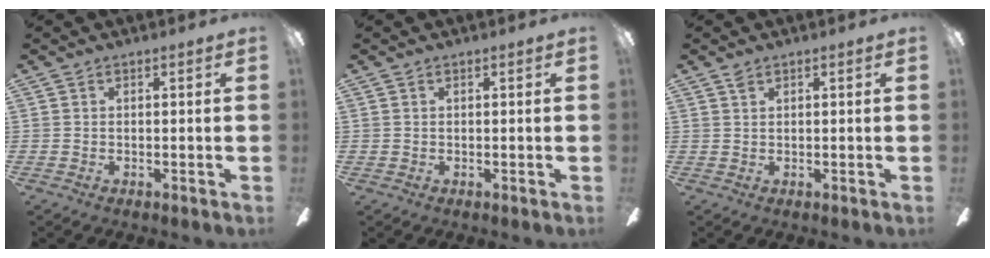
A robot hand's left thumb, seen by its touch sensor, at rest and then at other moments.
{"total": 0.0}
{"total": 0.8, "force": [0.6, 0.3, 0.3], "torque": [-0.009, 0.000, 0.012]}